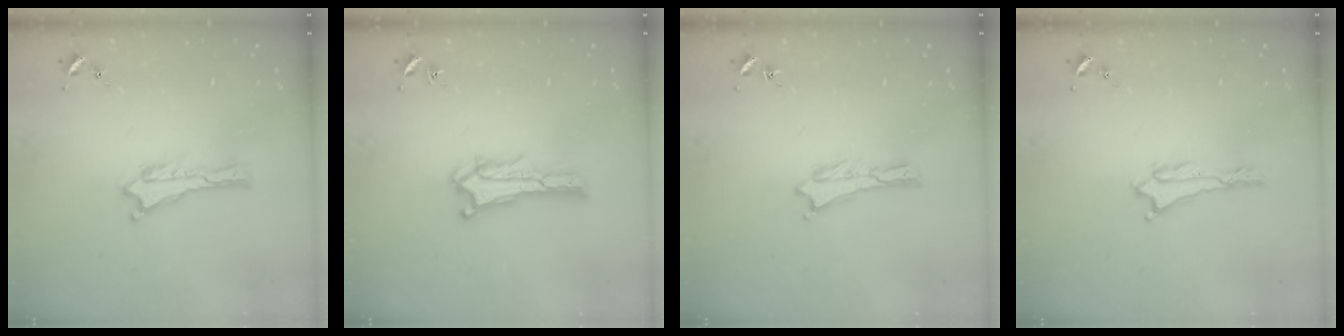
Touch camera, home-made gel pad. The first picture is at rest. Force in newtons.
{"total": 0.9, "press": 0.9, "slide": 0.2}
{"total": 0.0}
{"total": 0.0}